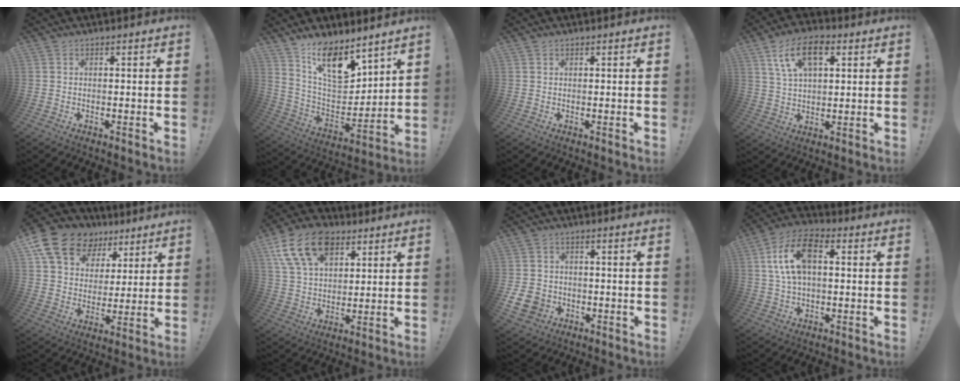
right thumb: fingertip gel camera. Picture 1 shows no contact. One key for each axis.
{"total": 14.2, "fx": 10.2, "fy": 5.9, "fz": 8.0, "tx": -0.146, "ty": -0.073, "tz": 0.187}
{"total": 0.5, "fx": 0.4, "fy": 0.3, "fz": 0.1, "tx": 0.003, "ty": -0.002, "tz": 0.008}
{"total": 12.4, "fx": 5.6, "fy": 6.8, "fz": 8.8, "tx": -0.144, "ty": 0.003, "tz": 0.102}
{"total": 16.8, "fx": 10.4, "fy": 11.4, "fz": 6.6, "tx": -0.108, "ty": -0.060, "tz": 0.204}
{"total": 17.4, "fx": 8.7, "fy": 11.2, "fz": 10.0, "tx": -0.181, "ty": -0.032, "tz": 0.164}
{"total": 8.2, "fx": -2.9, "fy": 6.9, "fz": 3.3, "tx": -0.070, "ty": 0.020, "tz": -0.048}
{"total": 13.0, "fx": 2.7, "fy": 7.7, "fz": 10.1, "tx": -0.182, "ty": 0.009, "tz": 0.050}